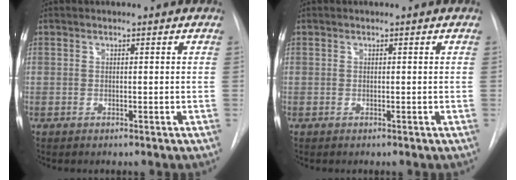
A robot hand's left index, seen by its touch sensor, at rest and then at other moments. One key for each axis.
{"total": 0.0}